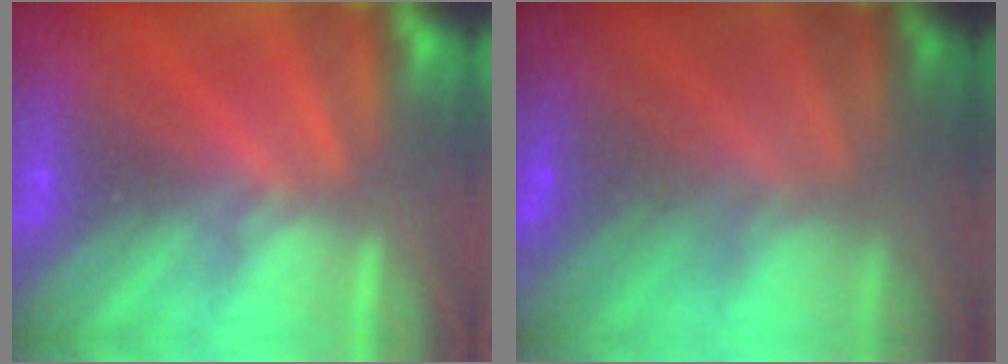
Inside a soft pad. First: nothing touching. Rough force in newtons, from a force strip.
{"total": 2.4}